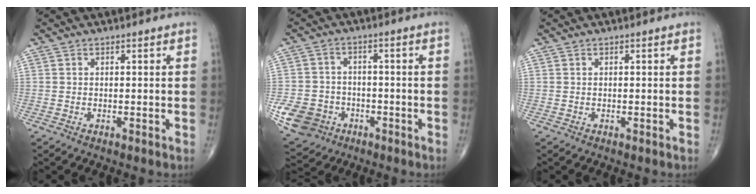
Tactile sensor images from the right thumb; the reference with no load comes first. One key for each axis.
{"total": 8.9, "fx": -3.4, "fy": 7.7, "fz": 3.0, "tx": -0.049, "ty": 0.020, "tz": -0.052}
{"total": 0.0}